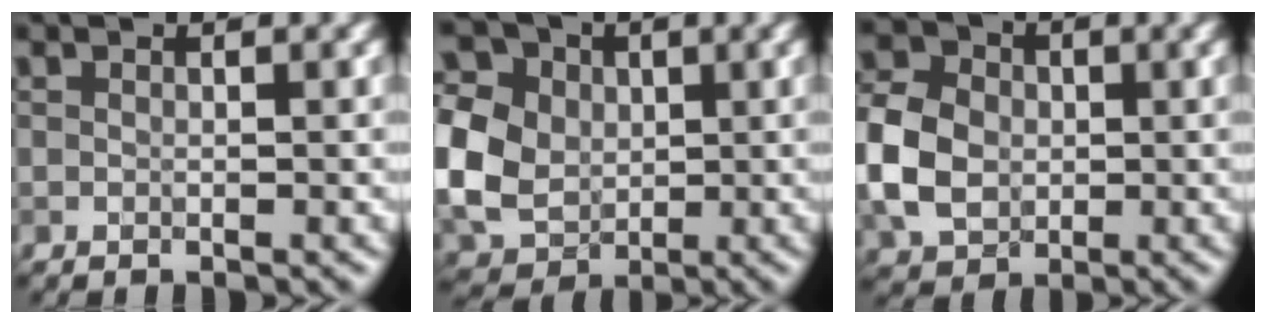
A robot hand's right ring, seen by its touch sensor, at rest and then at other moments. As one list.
[{"total": 10.2, "force": [0.6, 8.4, 5.7], "torque": [-0.145, 0.010, -0.009]}, {"total": 7.4, "force": [-0.7, 5.9, 4.3], "torque": [-0.110, 0.008, -0.030]}]